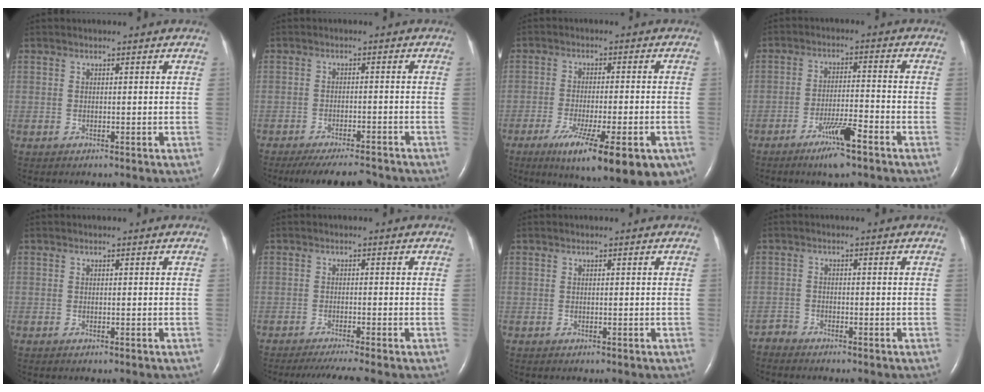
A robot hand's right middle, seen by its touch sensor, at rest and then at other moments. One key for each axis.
{"total": 10.3, "fx": -9.4, "fy": 1.5, "fz": 4.1, "tx": -0.062, "ty": -0.011, "tz": -0.127}
{"total": 18.4, "fx": -11.1, "fy": 3.8, "fz": 14.2, "tx": -0.158, "ty": -0.030, "tz": -0.160}
{"total": 6.8, "fx": -4.4, "fy": 0.2, "fz": 5.2, "tx": -0.103, "ty": -0.012, "tz": -0.078}
{"total": 0.0}
{"total": 5.5, "fx": -4.5, "fy": -1.1, "fz": 2.9, "tx": -0.042, "ty": -0.018, "tz": -0.071}
{"total": 0.0}
{"total": 1.6, "fx": -1.5, "fy": -0.1, "fz": -0.6, "tx": 0.019, "ty": -0.008, "tz": -0.031}